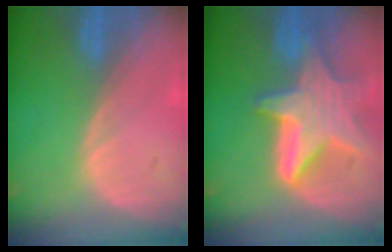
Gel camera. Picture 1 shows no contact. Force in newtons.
{"total": 9.5, "press": 9.5, "slide": 0.6}